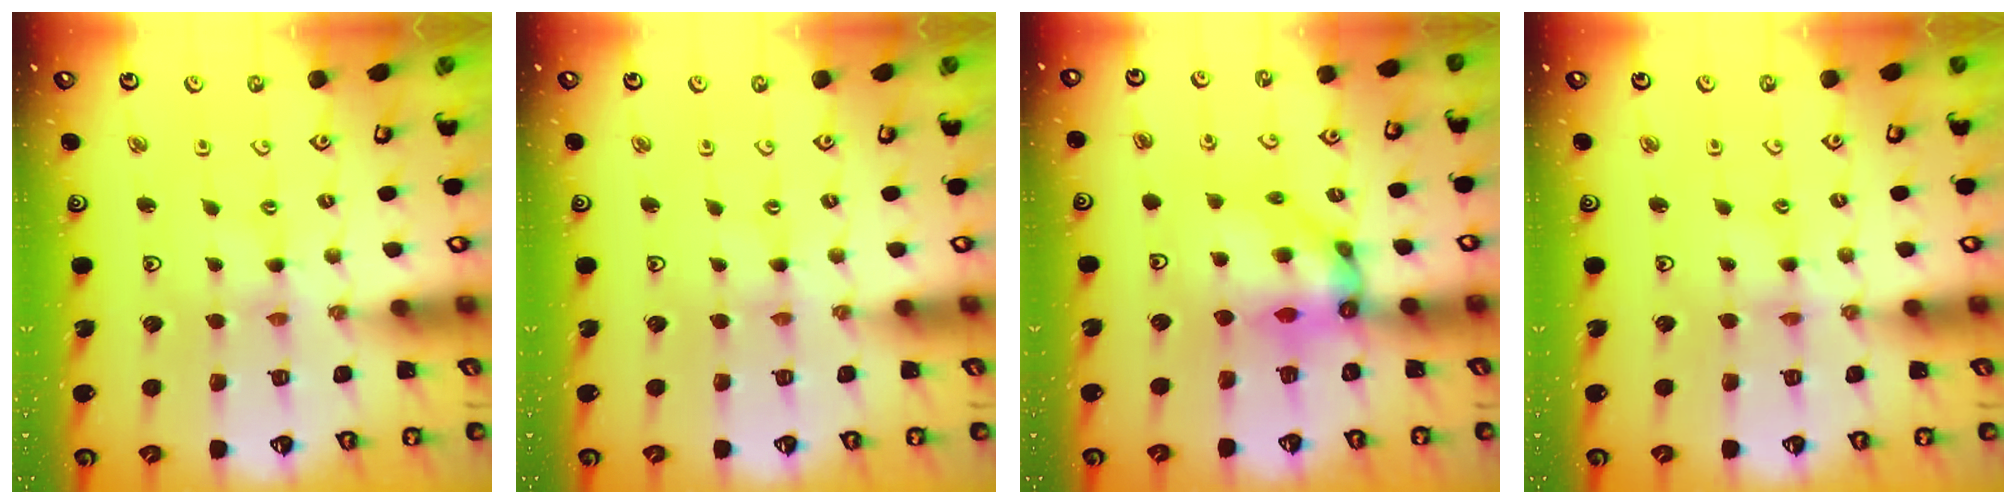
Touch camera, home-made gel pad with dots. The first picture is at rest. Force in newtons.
{"total": 0.0}
{"total": 10.4, "press": 10.3, "slide": 1.3}
{"total": 3.7, "press": 3.7, "slide": 0.4}